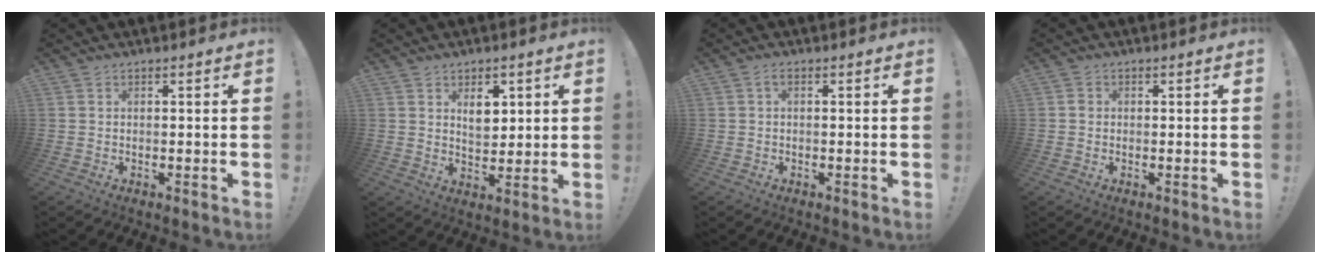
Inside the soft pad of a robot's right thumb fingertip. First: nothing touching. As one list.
[{"total": 6.6, "force": [3.1, 4.4, 3.9], "torque": [-0.052, -0.011, 0.053]}, {"total": 1.2, "force": [-0.2, 0.5, 1.1], "torque": [-0.024, 0.005, -0.003]}, {"total": 1.2, "force": [-0.2, 1.1, 0.4], "torque": [-0.007, 0.004, -0.003]}]